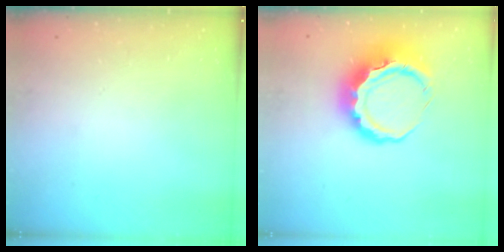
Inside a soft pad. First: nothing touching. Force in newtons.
{"total": 8.8, "press": 8.6, "slide": 1.7}